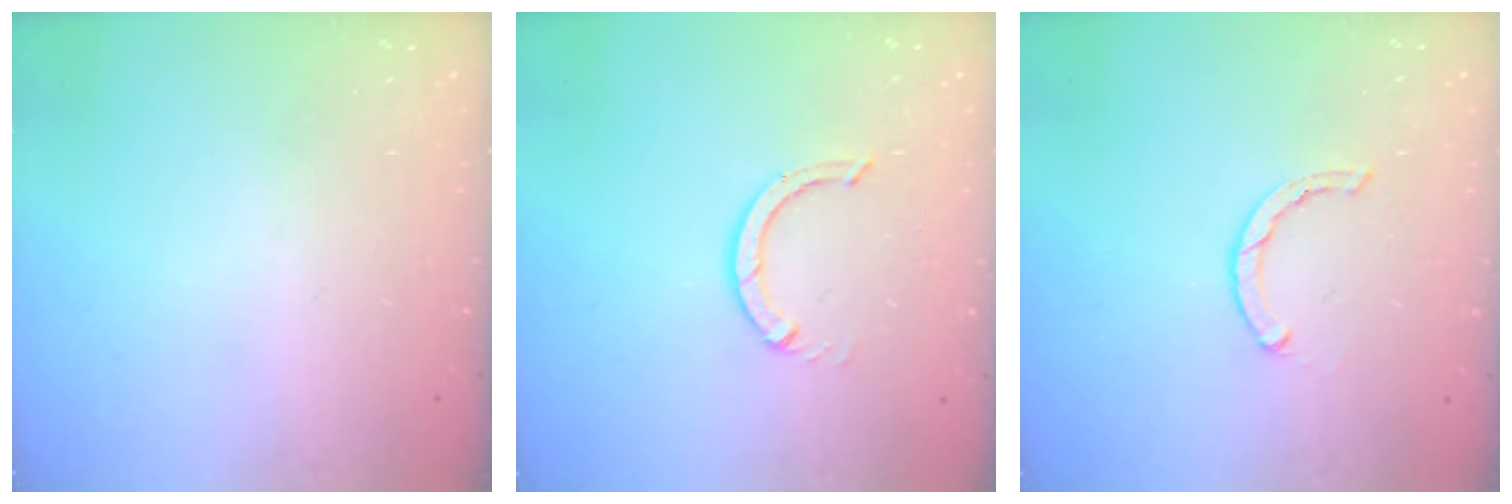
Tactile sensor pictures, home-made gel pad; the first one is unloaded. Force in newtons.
{"total": 3.9, "press": 3.8, "slide": 0.3}
{"total": 1.7, "press": 1.6, "slide": 0.3}